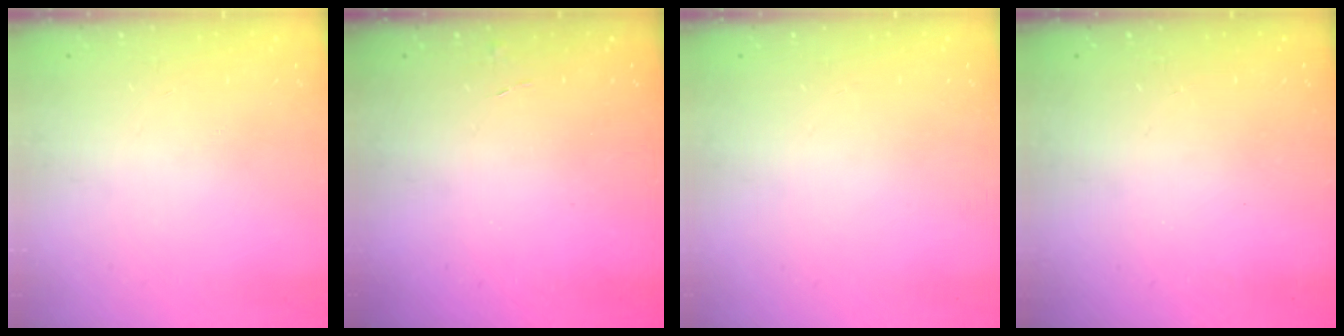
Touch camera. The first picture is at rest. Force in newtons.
{"total": 2.9, "press": 2.9, "slide": 0.3}
{"total": 0.0}
{"total": 0.0}